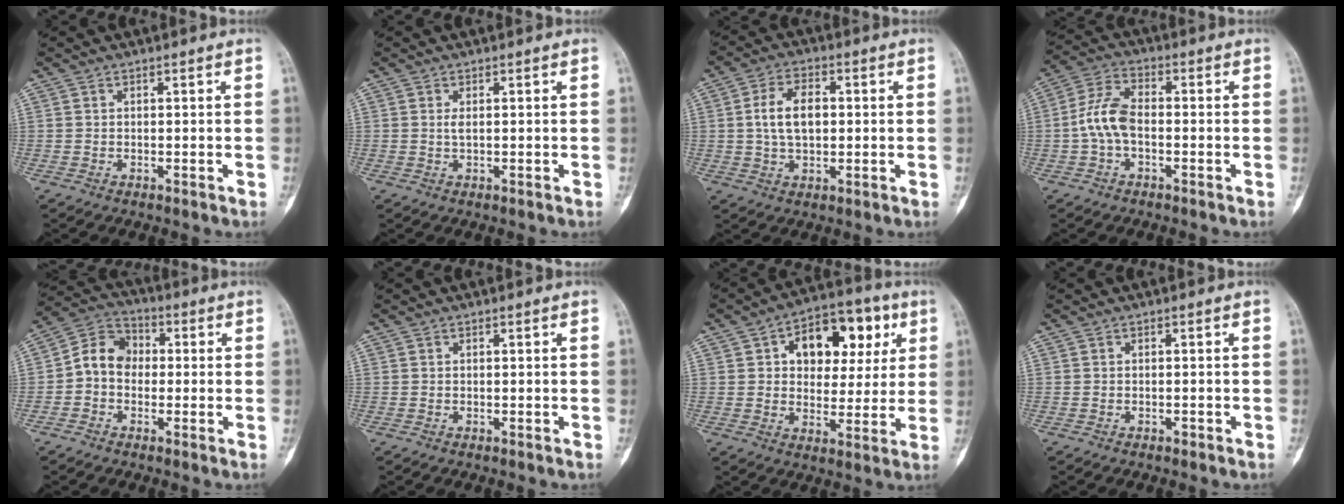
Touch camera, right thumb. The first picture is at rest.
{"total": 1.0, "force": [0.2, 0.3, 1.0], "torque": [-0.024, -0.001, 0.007]}
{"total": 8.3, "force": [0.8, 4.9, 6.6], "torque": [-0.114, 0.009, 0.013]}
{"total": 7.6, "force": [-1.1, 4.2, 6.2], "torque": [-0.132, 0.025, -0.030]}
{"total": 7.9, "force": [-0.6, 6.5, 4.5], "torque": [-0.061, 0.033, -0.028]}
{"total": 0.0}
{"total": 15.8, "force": [5.3, 10.2, 10.9], "torque": [-0.102, 0.009, 0.078]}
{"total": 0.5, "force": [-0.4, 0.2, 0.2], "torque": [-0.005, 0.004, -0.006]}